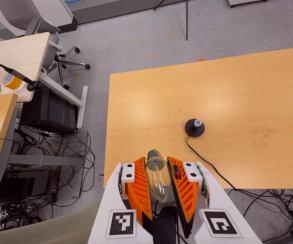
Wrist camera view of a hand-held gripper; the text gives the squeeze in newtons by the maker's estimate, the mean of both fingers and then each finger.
{"total": 20.2, "left": 21.7, "right": 18.7}